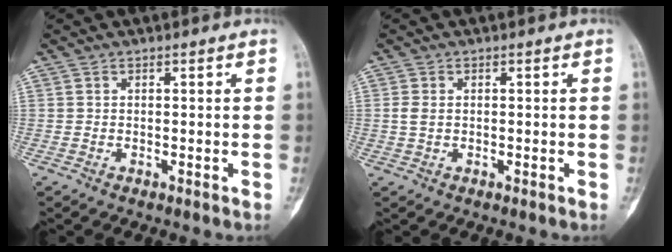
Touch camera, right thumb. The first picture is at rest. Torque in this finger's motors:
{"motor_torque": [0.11, 0.11, 0.22, 0.07, -0.01]}